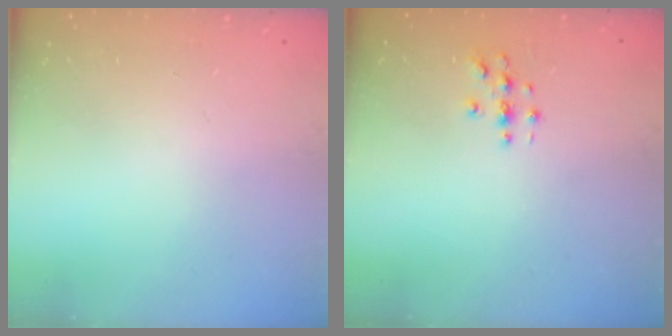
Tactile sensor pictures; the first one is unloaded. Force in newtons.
{"total": 2.8, "press": 2.8, "slide": 0.3}